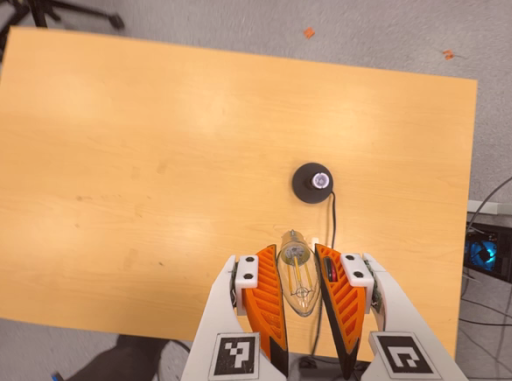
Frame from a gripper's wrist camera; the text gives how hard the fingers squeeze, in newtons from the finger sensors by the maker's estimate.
{"total": 11.7, "left": 11.4, "right": 12.1}